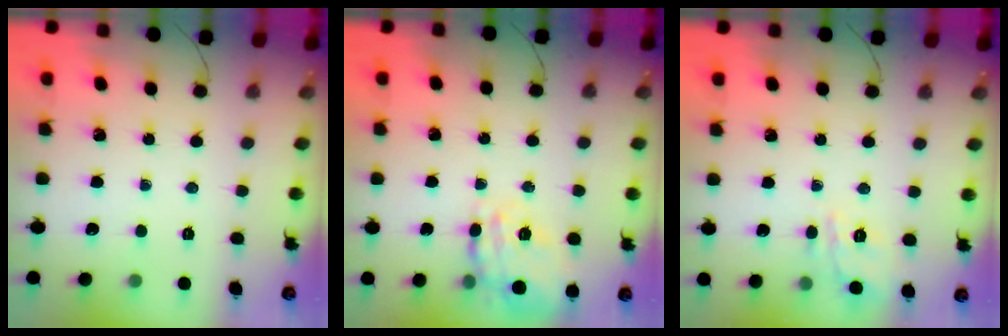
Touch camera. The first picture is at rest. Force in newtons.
{"total": 17.2, "press": 17.2, "slide": 0.5}
{"total": 4.5, "press": 4.4, "slide": 0.8}